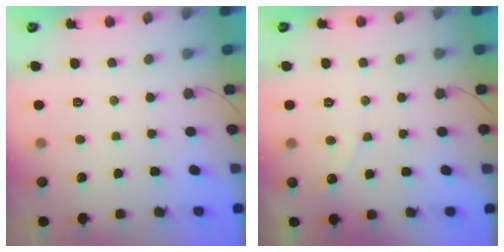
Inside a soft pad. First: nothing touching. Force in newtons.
{"total": 2.7, "press": 2.7, "slide": 0.1}